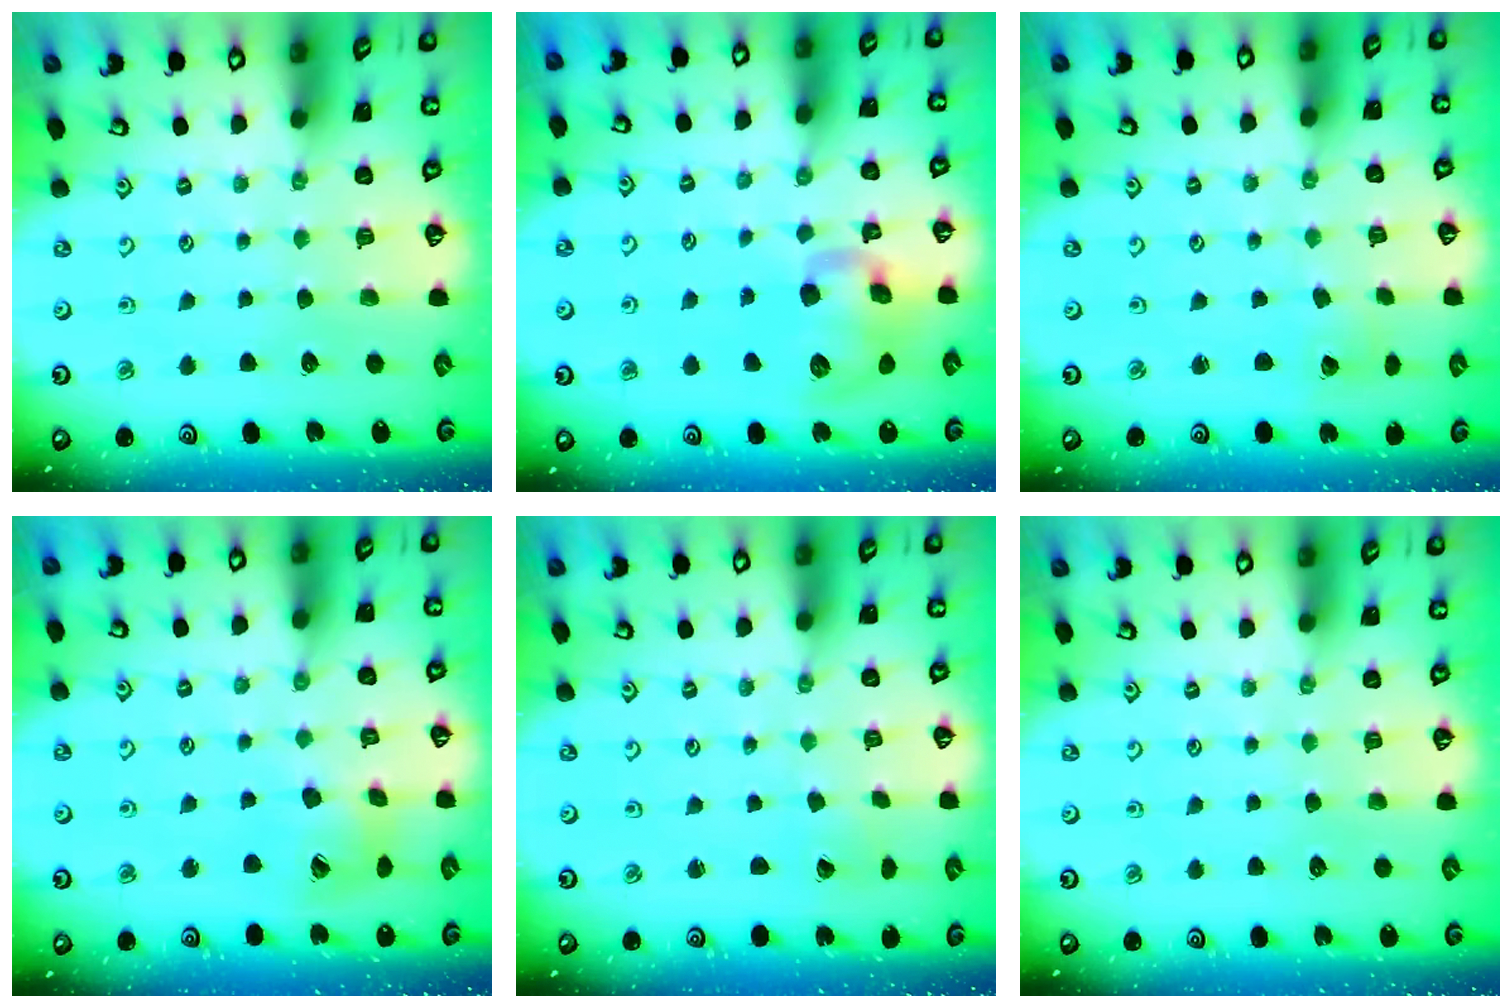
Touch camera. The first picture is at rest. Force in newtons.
{"total": 11.5, "press": 11.4, "slide": 2.0}
{"total": 2.0, "press": 2.0, "slide": 0.1}
{"total": 12.7, "press": 12.6, "slide": 1.5}
{"total": 0.6, "press": 0.6, "slide": 0.1}
{"total": 0.0}